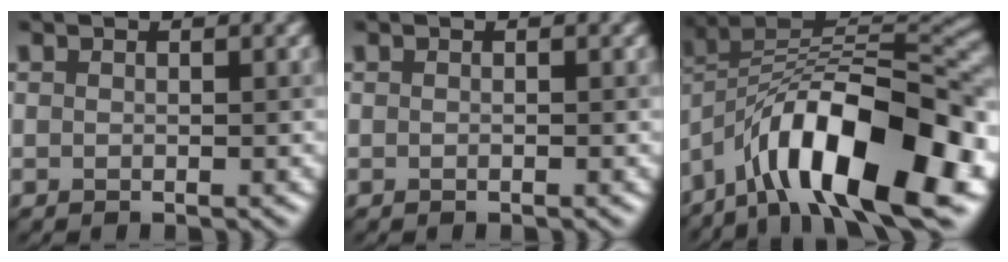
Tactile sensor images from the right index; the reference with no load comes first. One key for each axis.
{"total": 0.0}
{"total": 15.4, "fx": -7.1, "fy": 6.5, "fz": 12.1, "tx": -0.184, "ty": 0.033, "tz": -0.132}